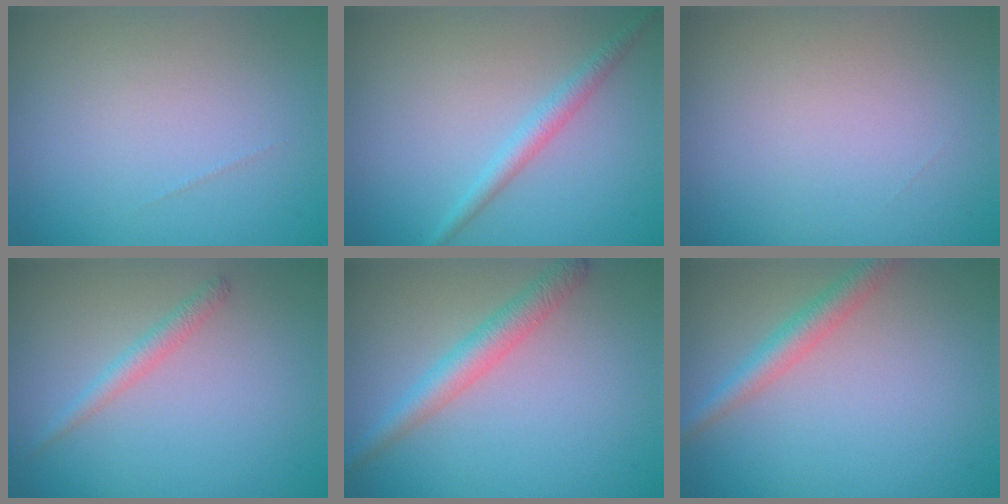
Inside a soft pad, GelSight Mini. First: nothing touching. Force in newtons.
{"total": 1.8, "press": 1.8, "slide": 0.1}
{"total": 0.0}
{"total": 1.4, "press": 1.4, "slide": 0.1}
{"total": 2.8, "press": 2.8, "slide": 0.1}
{"total": 2.7, "press": 2.7, "slide": 0.2}